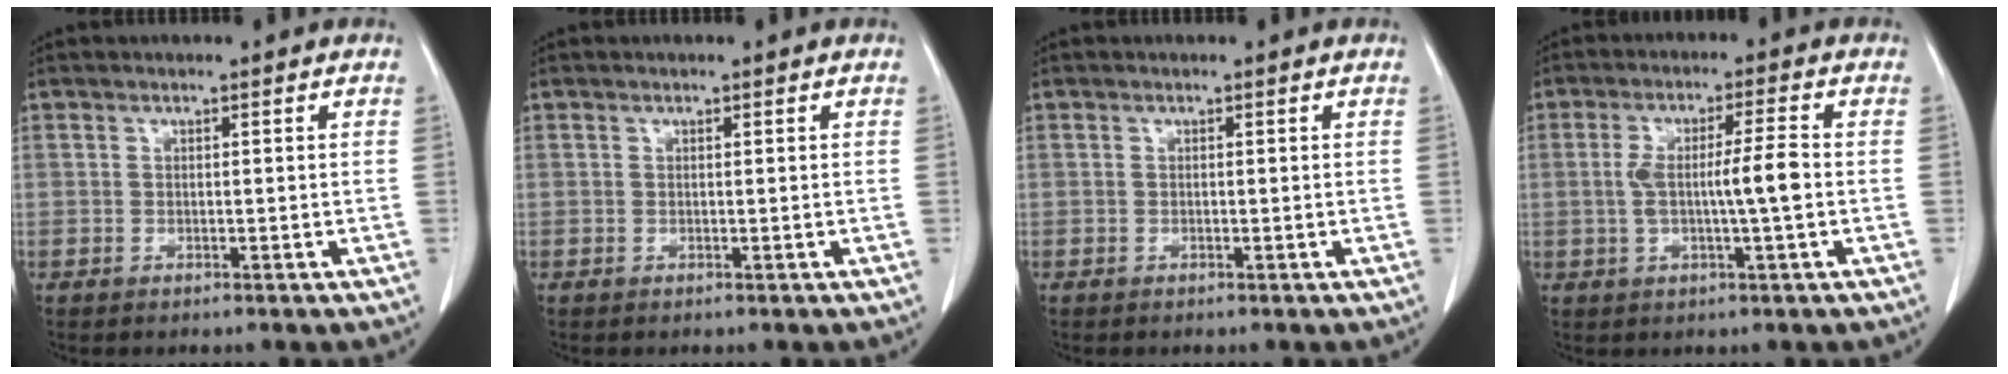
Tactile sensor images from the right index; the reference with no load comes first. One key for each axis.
{"total": 0.0}
{"total": 0.0}
{"total": 6.6, "fx": -0.5, "fy": 0.2, "fz": 6.6, "tx": -0.124, "ty": 0.007, "tz": -0.007}